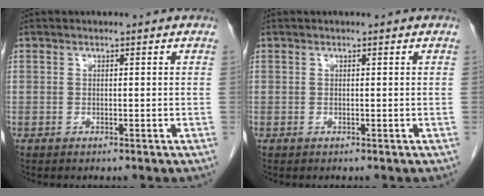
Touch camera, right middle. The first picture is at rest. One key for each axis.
{"total": 0.0}